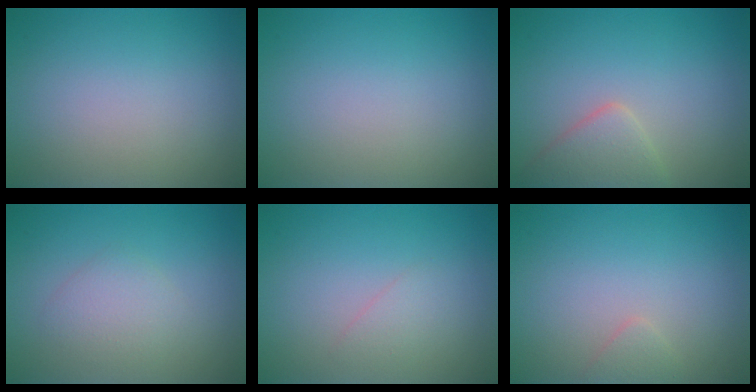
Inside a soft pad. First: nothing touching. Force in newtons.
{"total": 0.0}
{"total": 2.8, "press": 2.8, "slide": 0.2}
{"total": 2.1, "press": 2.1, "slide": 0.1}
{"total": 1.0, "press": 1.0, "slide": 0.0}
{"total": 0.8, "press": 0.8, "slide": 0.1}